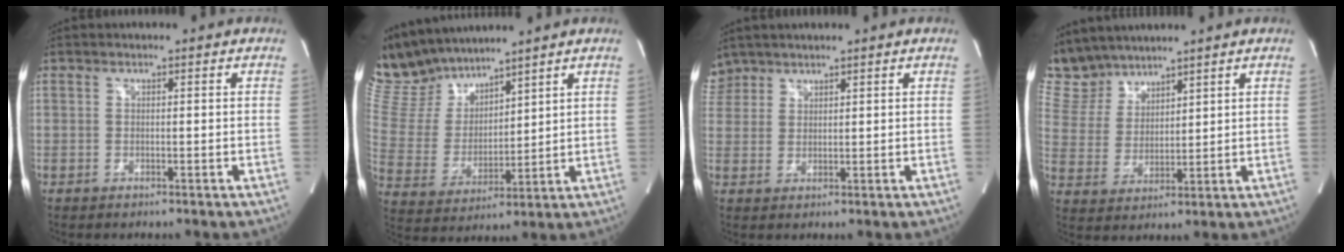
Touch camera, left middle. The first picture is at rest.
{"total": 12.4, "force": [11.4, 3.4, 3.3], "torque": [-0.090, 0.017, 0.240]}
{"total": 4.1, "force": [3.4, 2.1, -0.3], "torque": [0.008, 0.014, 0.071]}
{"total": 8.2, "force": [7.8, 2.6, 0.7], "torque": [-0.032, 0.013, 0.173]}